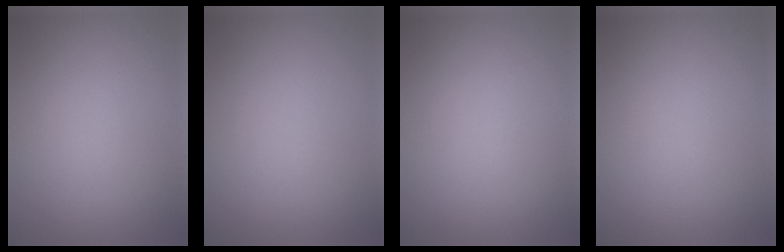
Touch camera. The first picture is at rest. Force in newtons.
{"total": 0.0}
{"total": 0.0}
{"total": 0.0}